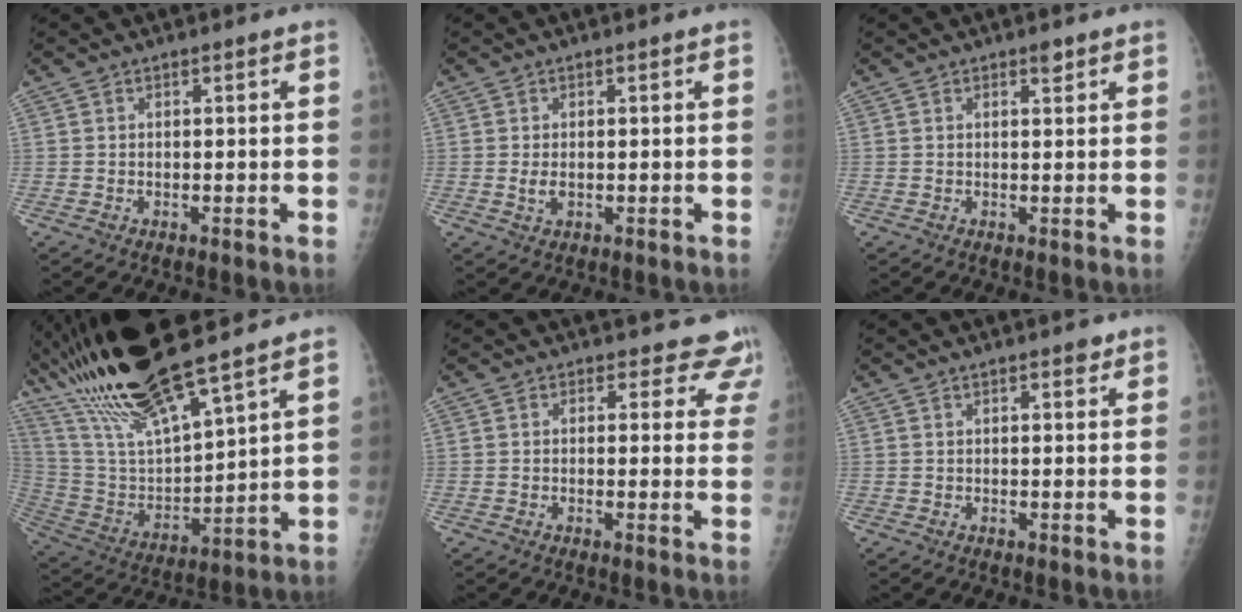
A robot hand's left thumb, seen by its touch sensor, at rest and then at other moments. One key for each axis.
{"total": 2.1, "fx": 0.1, "fy": 1.2, "fz": 1.8, "tx": -0.028, "ty": -0.005, "tz": 0.008}
{"total": 1.2, "fx": 0.9, "fy": 0.4, "fz": 0.8, "tx": 0.000, "ty": -0.005, "tz": 0.014}
{"total": 23.2, "fx": 17.9, "fy": 3.8, "fz": 14.3, "tx": -0.262, "ty": -0.057, "tz": 0.347}
{"total": 6.9, "fx": 6.1, "fy": 3.2, "fz": 0.1, "tx": 0.051, "ty": -0.026, "tz": 0.035}
{"total": 2.2, "fx": 1.6, "fy": 0.7, "fz": 1.4, "tx": -0.002, "ty": -0.004, "tz": 0.020}